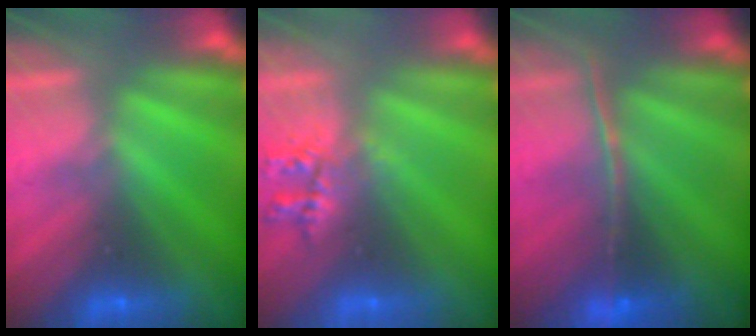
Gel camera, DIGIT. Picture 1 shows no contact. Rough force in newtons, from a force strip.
{"total": 2.2}
{"total": 1.6}